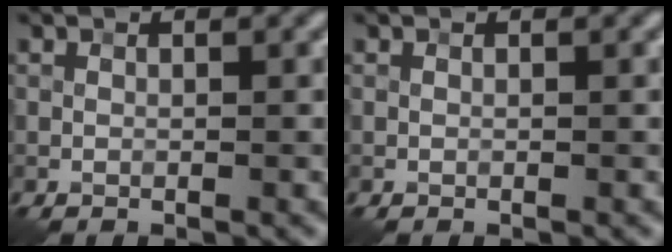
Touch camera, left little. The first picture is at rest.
{"total": 0.0}